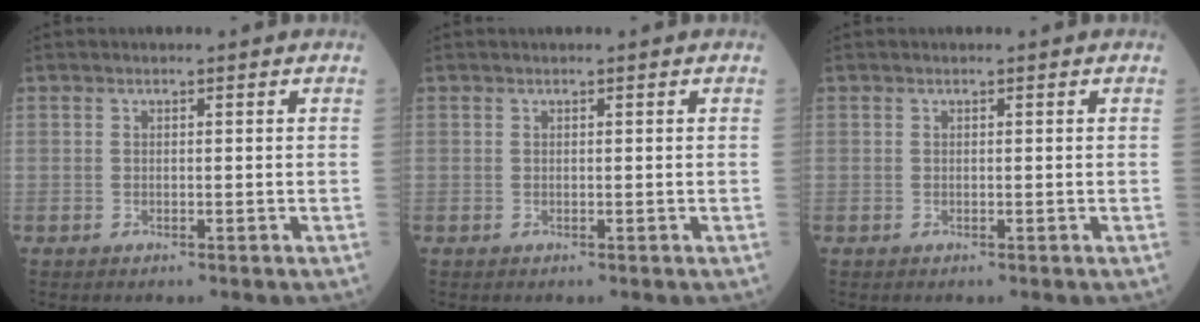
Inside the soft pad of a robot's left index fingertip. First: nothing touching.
{"total": 0.0}
{"total": 0.0}